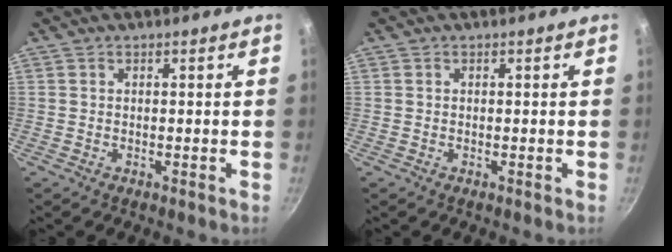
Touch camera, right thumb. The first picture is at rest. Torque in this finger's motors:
{"motor_torque": [0.01, 0.01, 0.06, -0.02, 0.00]}